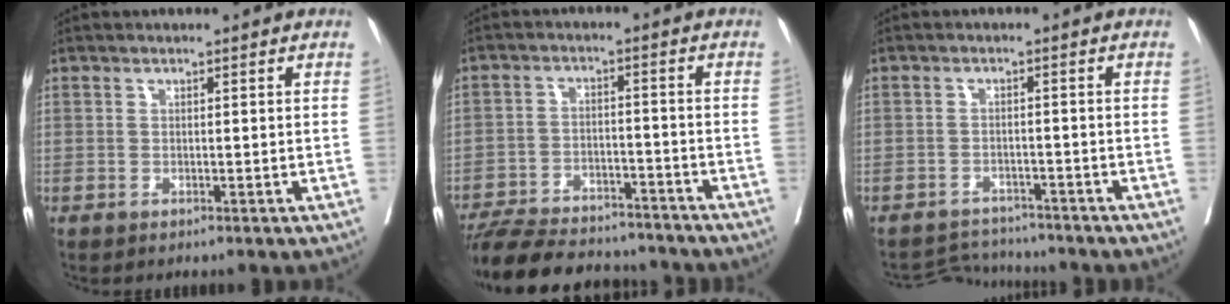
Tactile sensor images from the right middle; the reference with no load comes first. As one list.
[{"total": 16.6, "force": [-15.1, 4.2, 5.4], "torque": [-0.108, -0.005, -0.222]}, {"total": 4.7, "force": [-4.6, 0.2, -0.9], "torque": [0.012, 0.003, -0.075]}]